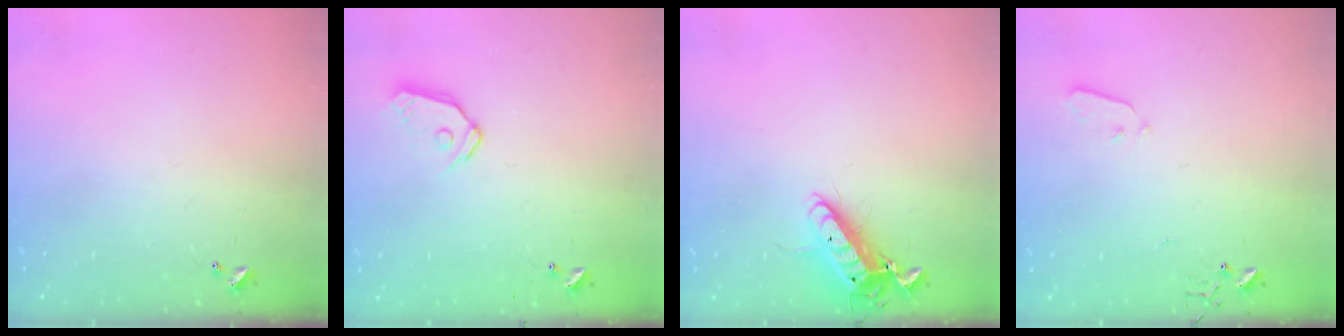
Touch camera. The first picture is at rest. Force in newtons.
{"total": 9.2, "press": 9.2, "slide": 1.0}
{"total": 12.3, "press": 12.2, "slide": 1.7}
{"total": 3.2, "press": 3.2, "slide": 0.1}